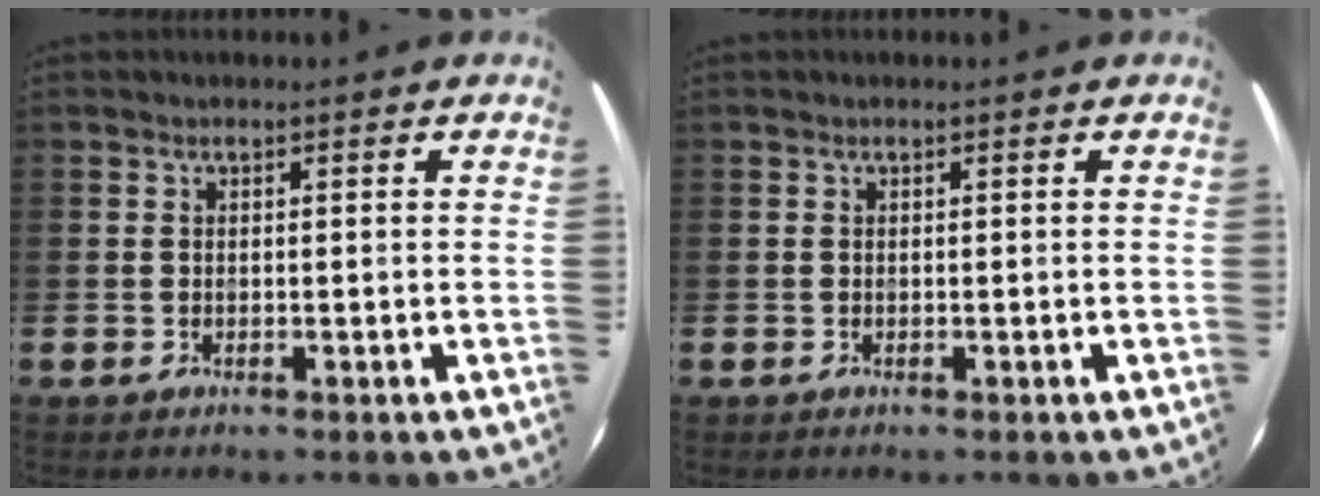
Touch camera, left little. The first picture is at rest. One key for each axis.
{"total": 0.0}